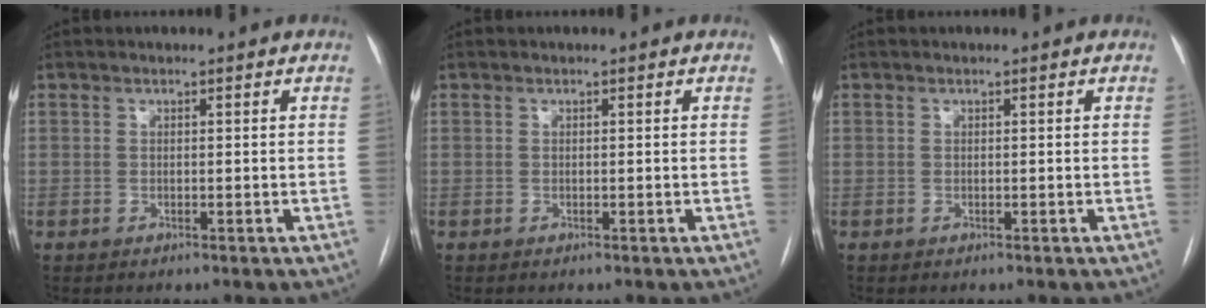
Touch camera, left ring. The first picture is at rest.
{"total": 0.0}
{"total": 0.0}